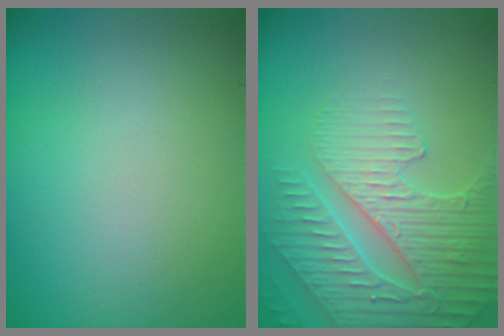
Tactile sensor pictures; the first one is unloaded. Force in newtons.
{"total": 4.4, "press": 4.3, "slide": 0.5}